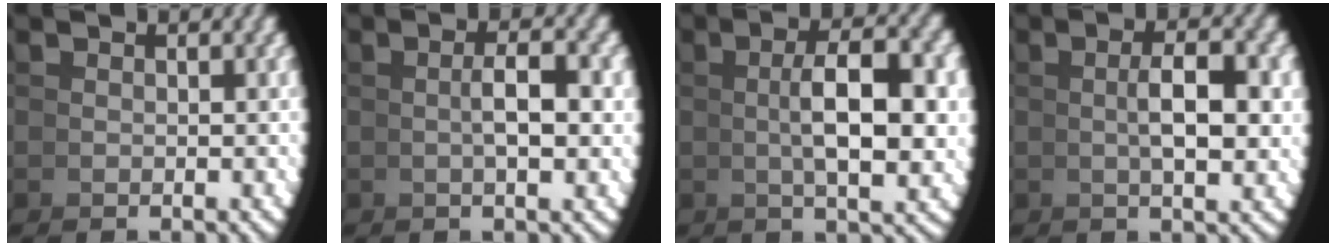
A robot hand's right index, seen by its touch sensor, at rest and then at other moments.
{"total": 2.6, "force": [0.6, 0.3, 2.6], "torque": [-0.028, 0.015, 0.005]}
{"total": 6.8, "force": [1.6, 2.0, 6.3], "torque": [-0.077, 0.017, 0.021]}
{"total": 4.0, "force": [1.0, 0.8, 3.7], "torque": [-0.042, 0.013, 0.013]}